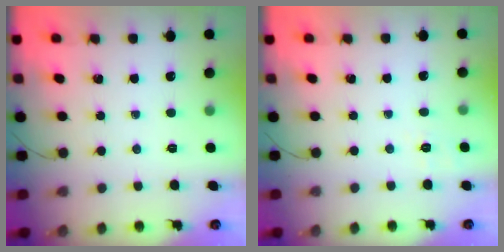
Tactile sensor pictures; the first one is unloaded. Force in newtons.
{"total": 2.0, "press": 0.4, "slide": 1.9}